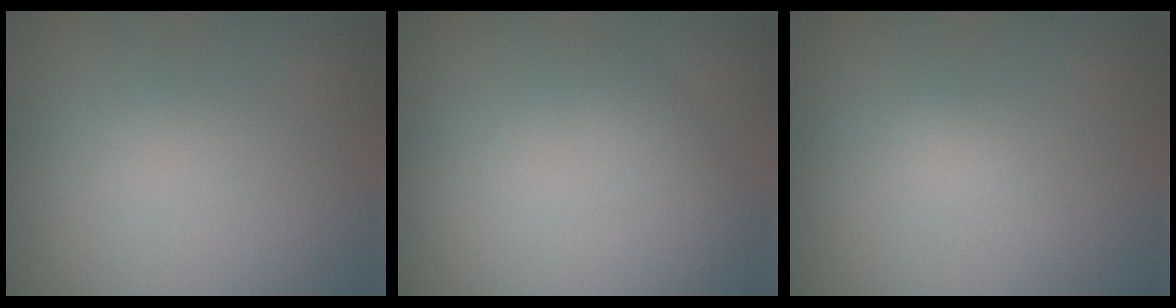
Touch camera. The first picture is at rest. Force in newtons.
{"total": 1.4, "press": 1.4, "slide": 0.1}
{"total": 1.0, "press": 1.0, "slide": 0.1}